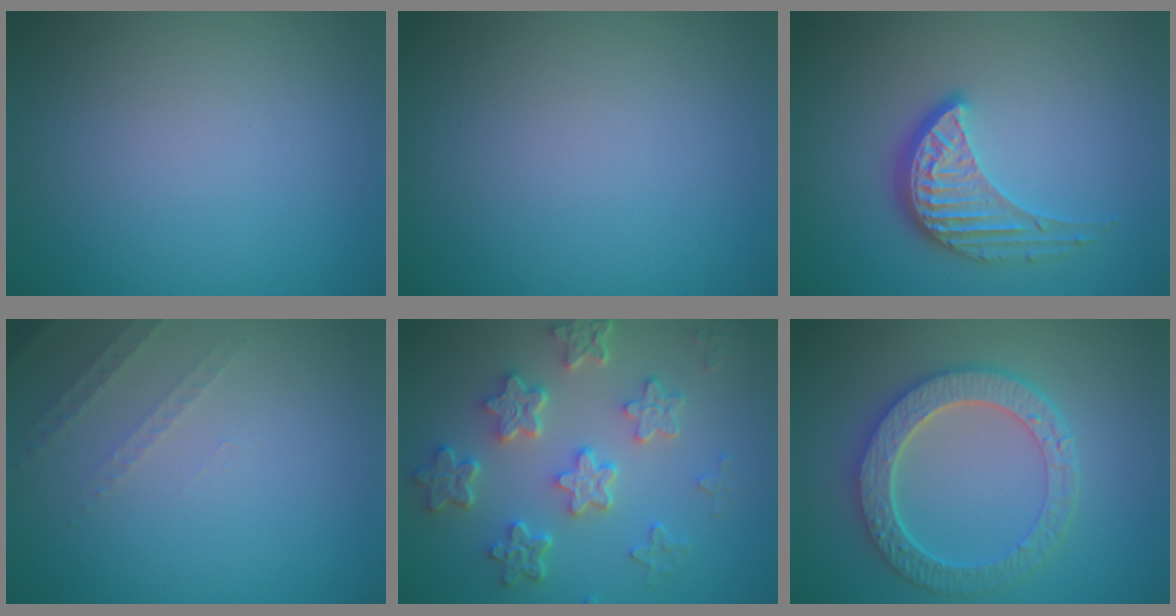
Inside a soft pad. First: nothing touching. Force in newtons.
{"total": 0.0}
{"total": 4.0, "press": 3.0, "slide": 2.6}
{"total": 1.5, "press": 1.4, "slide": 0.4}
{"total": 6.0, "press": 4.6, "slide": 3.8}
{"total": 5.6, "press": 4.7, "slide": 3.1}